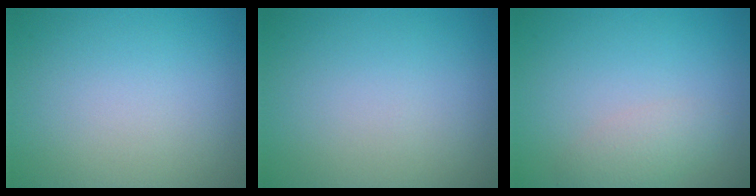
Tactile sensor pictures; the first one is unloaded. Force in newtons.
{"total": 0.0}
{"total": 2.0, "press": 2.0, "slide": 0.0}